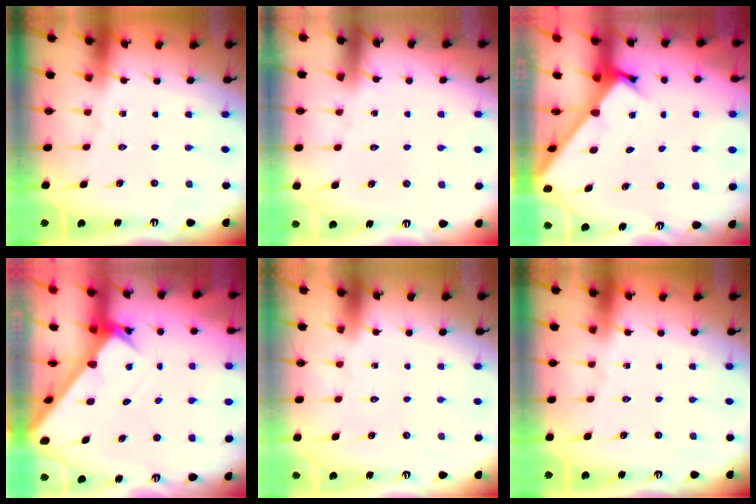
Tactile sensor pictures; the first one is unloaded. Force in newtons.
{"total": 4.9, "press": 4.9, "slide": 0.5}
{"total": 2.9, "press": 2.9, "slide": 0.2}
{"total": 3.2, "press": 3.2, "slide": 0.2}
{"total": 1.5, "press": 1.5, "slide": 0.1}
{"total": 0.0}